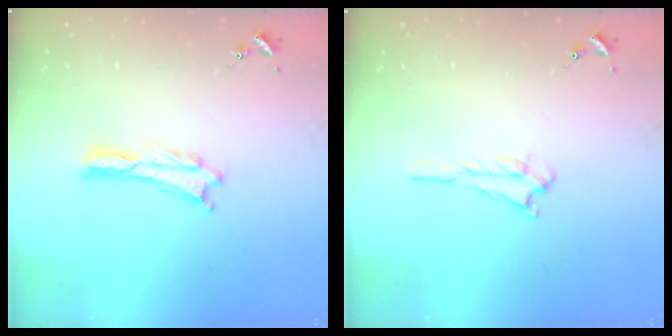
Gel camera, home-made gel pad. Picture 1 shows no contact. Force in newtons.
{"total": 0.7, "press": 0.7, "slide": 0.2}